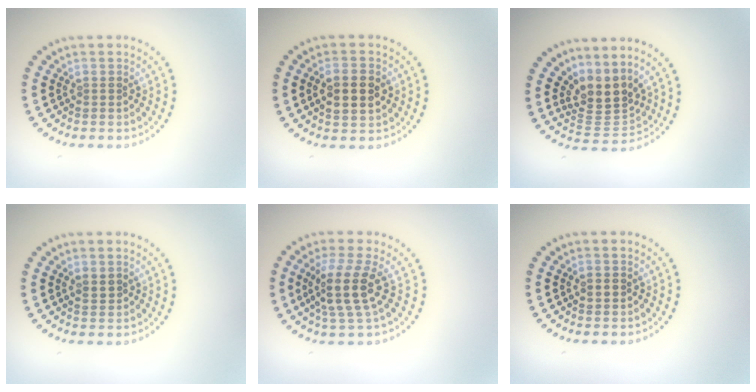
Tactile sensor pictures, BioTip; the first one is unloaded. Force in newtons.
{"total": 3.5, "press": 3.5, "slide": 0.2}
{"total": 3.7, "press": 2.7, "slide": 2.4}
{"total": 0.6, "press": 0.5, "slide": 0.3}
{"total": 4.1, "press": 3.2, "slide": 2.5}
{"total": 1.3, "press": 1.3, "slide": 0.1}